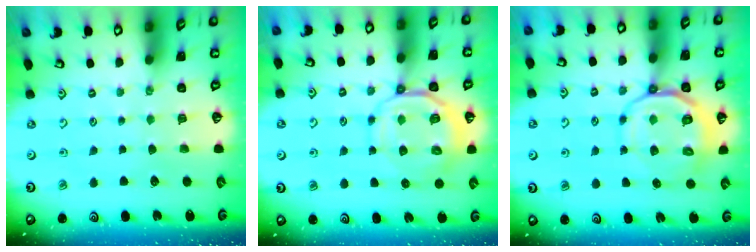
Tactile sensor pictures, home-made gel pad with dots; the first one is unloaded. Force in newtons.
{"total": 9.7, "press": 9.5, "slide": 1.8}
{"total": 11.6, "press": 11.3, "slide": 2.7}